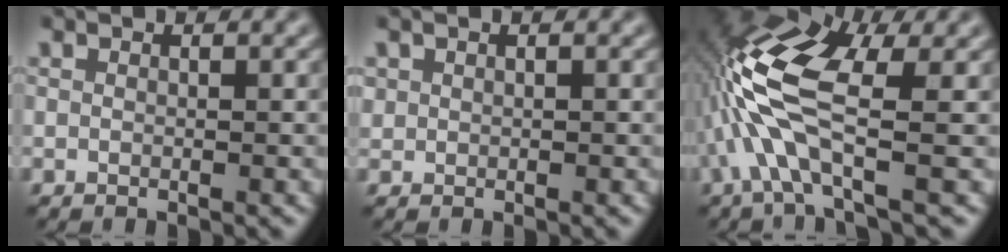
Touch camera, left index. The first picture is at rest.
{"total": 0.6, "force": [0.3, 0.5, 0.0], "torque": [-0.005, -0.002, 0.011]}
{"total": 8.3, "force": [-0.9, 3.1, 7.6], "torque": [-0.173, 0.023, -0.025]}